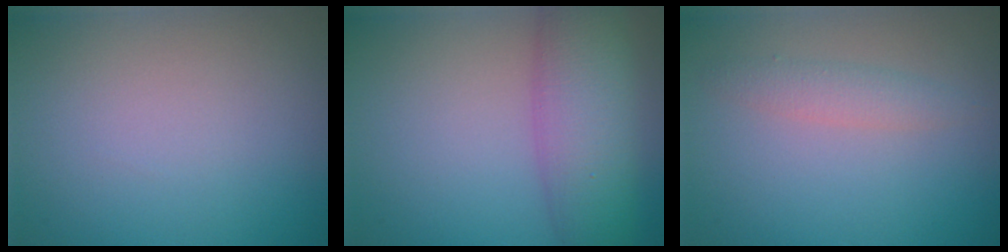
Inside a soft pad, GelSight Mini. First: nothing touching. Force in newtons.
{"total": 7.0, "press": 7.0, "slide": 0.2}
{"total": 1.9, "press": 1.9, "slide": 0.1}